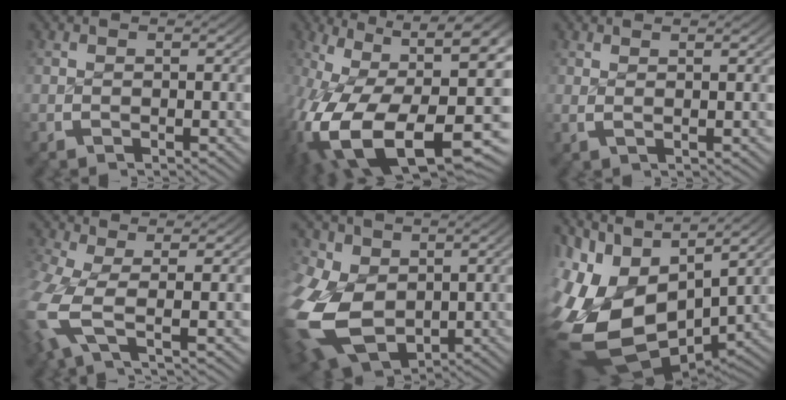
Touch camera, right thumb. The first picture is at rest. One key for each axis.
{"total": 20.6, "fx": -5.0, "fy": 12.6, "fz": 15.5, "tx": -0.309, "ty": -0.093, "tz": -0.031}
{"total": 1.3, "fx": 0.7, "fy": -0.1, "fz": 1.1, "tx": -0.021, "ty": -0.002, "tz": 0.017}
{"total": 6.5, "fx": -0.8, "fy": 3.7, "fz": 5.4, "tx": -0.164, "ty": -0.028, "tz": -0.007}
{"total": 13.6, "fx": -3.0, "fy": 10.2, "fz": 8.5, "tx": -0.242, "ty": -0.093, "tz": -0.004}
{"total": 18.7, "fx": -3.1, "fy": 13.0, "fz": 13.1, "tx": -0.290, "ty": -0.068, "tz": -0.017}